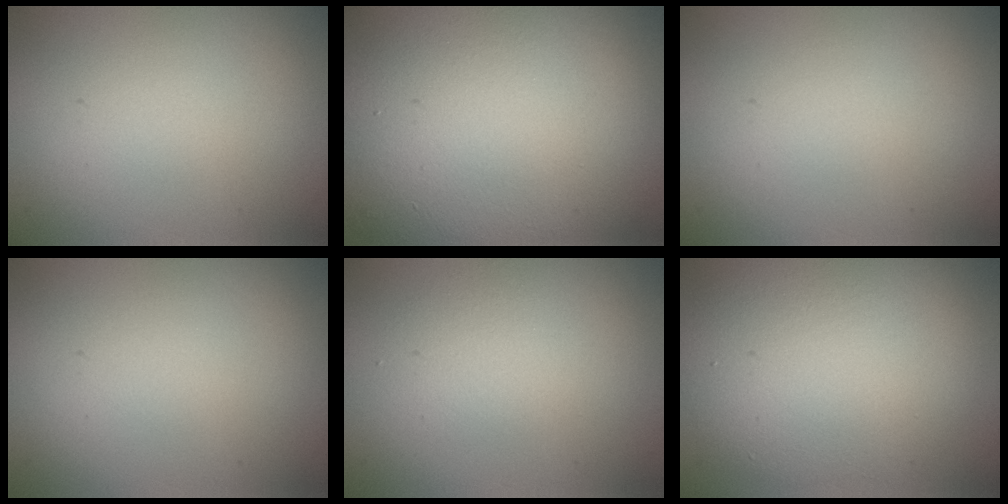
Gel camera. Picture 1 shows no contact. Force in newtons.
{"total": 17.7, "press": 17.7, "slide": 1.2}
{"total": 0.0}
{"total": 0.0}
{"total": 2.1, "press": 2.1, "slide": 0.2}
{"total": 8.3, "press": 8.3, "slide": 0.6}